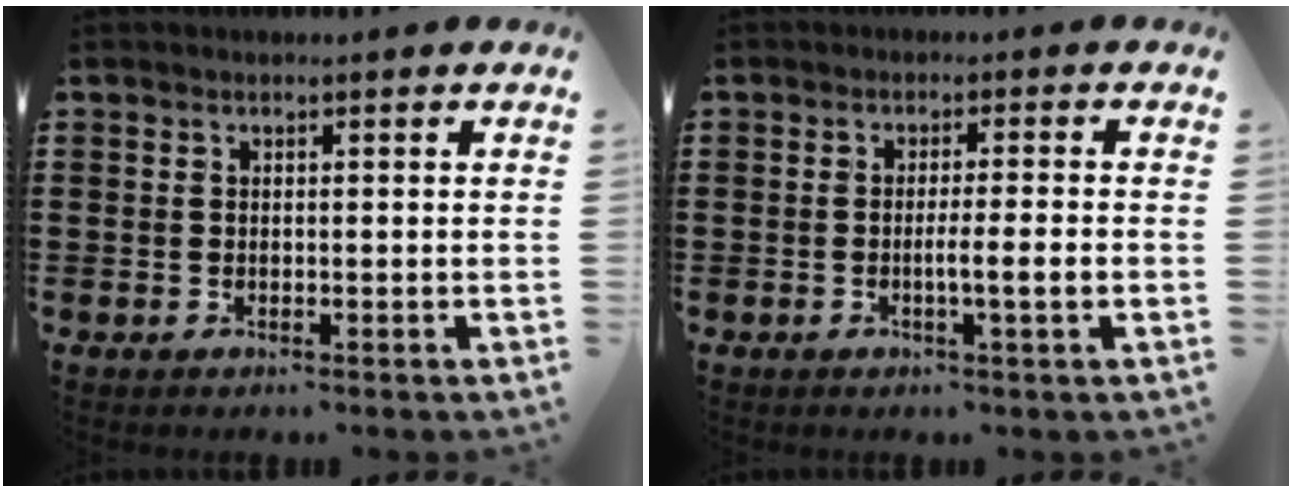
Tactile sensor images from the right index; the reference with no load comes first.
{"total": 3.8, "force": [-1.0, -0.3, 3.6], "torque": [-0.061, -0.010, -0.020]}